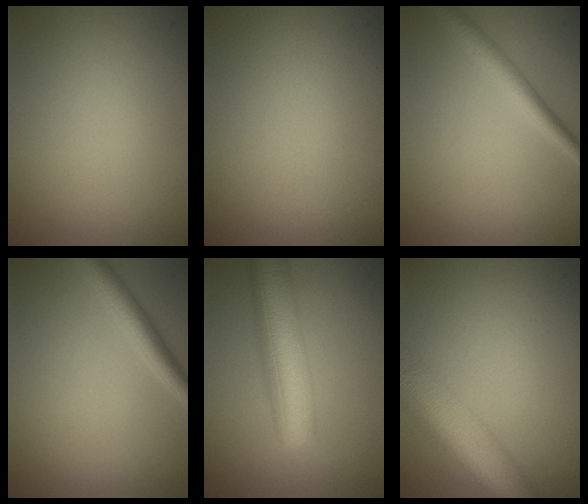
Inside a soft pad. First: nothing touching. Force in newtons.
{"total": 0.0}
{"total": 2.9, "press": 2.9, "slide": 0.1}
{"total": 3.0, "press": 3.0, "slide": 0.0}
{"total": 7.8, "press": 7.8, "slide": 0.2}
{"total": 9.1, "press": 9.1, "slide": 0.5}